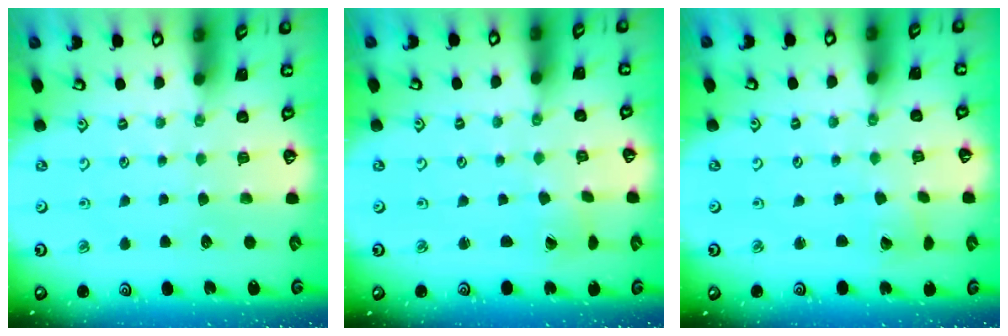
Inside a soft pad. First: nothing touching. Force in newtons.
{"total": 0.7, "press": 0.7, "slide": 0.1}
{"total": 1.8, "press": 1.8, "slide": 0.2}